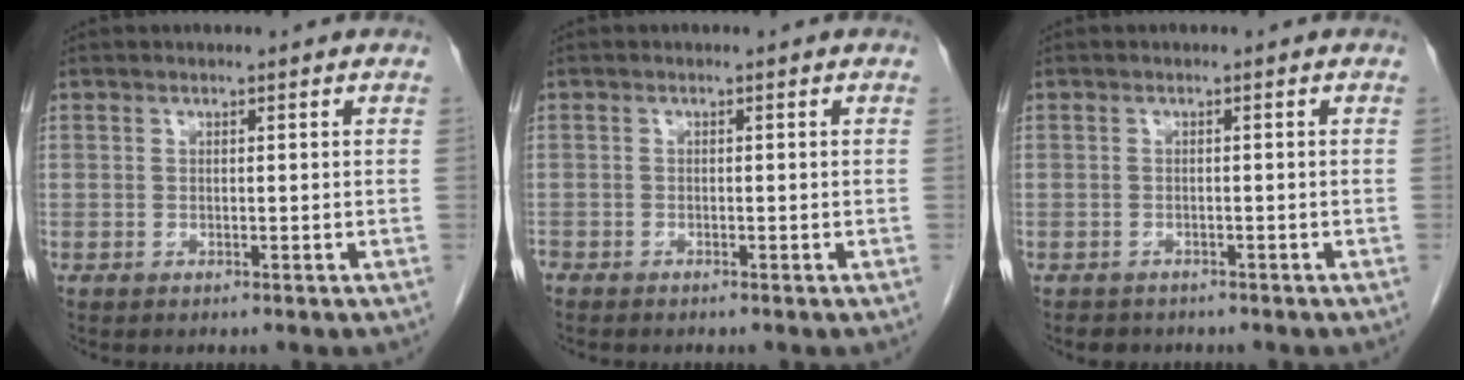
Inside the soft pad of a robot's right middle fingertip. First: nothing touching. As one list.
[{"total": 0.9, "force": [-0.9, 0.3, 0.0], "torque": [-0.005, -0.001, -0.021]}, {"total": 2.1, "force": [-1.8, 1.1, 0.2], "torque": [-0.014, -0.001, -0.025]}]